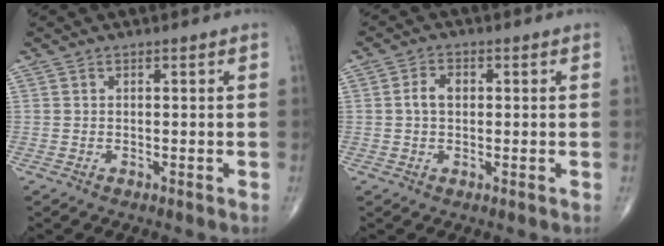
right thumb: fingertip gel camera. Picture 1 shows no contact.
{"total": 3.4, "force": [0.3, 2.3, 2.5], "torque": [-0.046, 0.010, 0.002]}